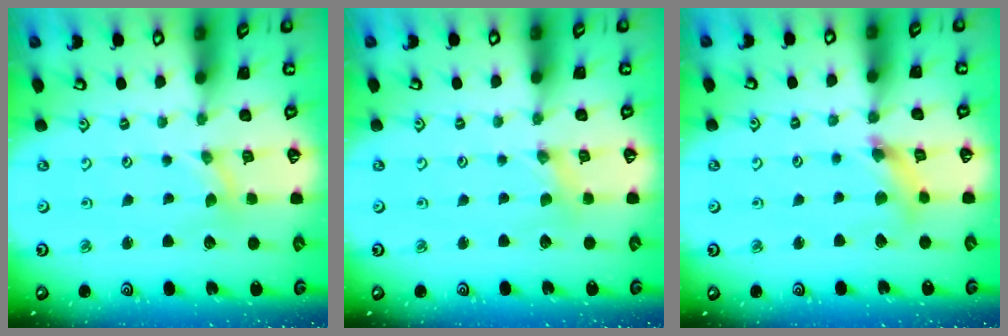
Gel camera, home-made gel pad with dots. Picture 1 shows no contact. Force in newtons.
{"total": 0.0}
{"total": 5.9, "press": 5.9, "slide": 0.5}